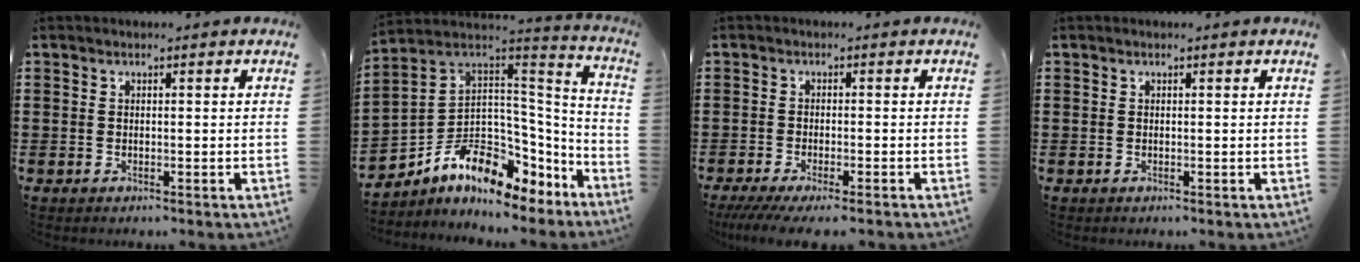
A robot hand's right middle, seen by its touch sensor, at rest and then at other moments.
{"total": 8.6, "force": [-5.0, 5.6, 4.1], "torque": [-0.105, -0.012, -0.097]}
{"total": 2.6, "force": [-2.3, 0.0, 1.3], "torque": [-0.028, -0.006, -0.047]}
{"total": 0.0}